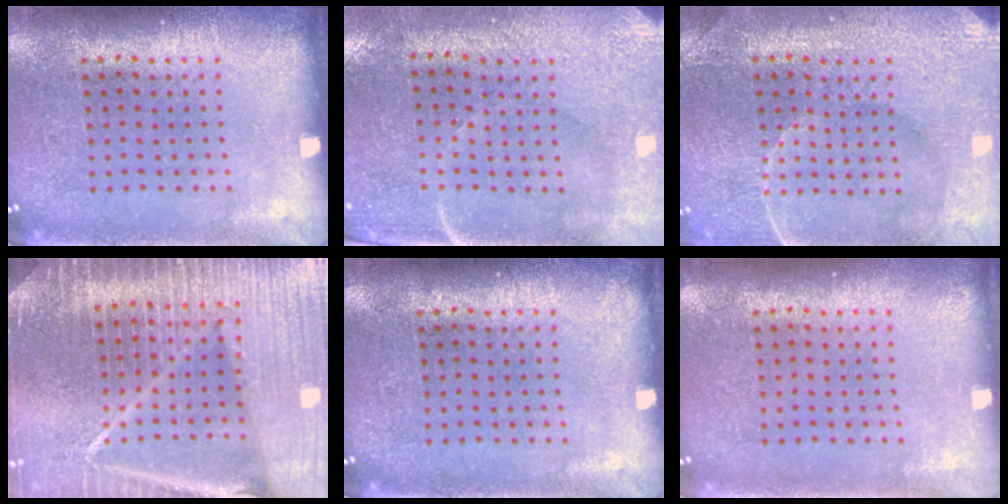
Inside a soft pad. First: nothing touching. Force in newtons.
{"total": 3.0, "press": 2.7, "slide": 1.4}
{"total": 3.7, "press": 3.7, "slide": 0.6}
{"total": 6.4, "press": 5.6, "slide": 3.2}
{"total": 0.0}
{"total": 0.0}